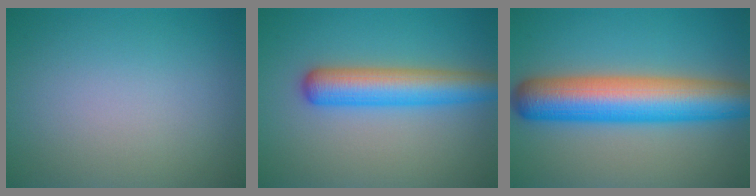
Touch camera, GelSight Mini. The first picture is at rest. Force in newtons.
{"total": 5.5, "press": 5.5, "slide": 0.3}
{"total": 10.1, "press": 10.1, "slide": 0.3}